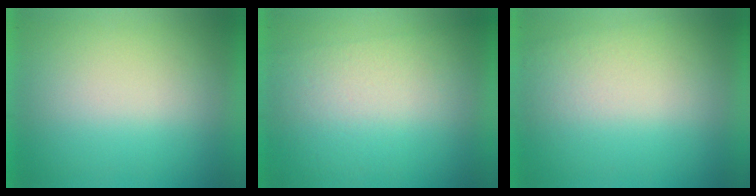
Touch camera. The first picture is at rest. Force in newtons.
{"total": 2.8}
{"total": 1.0}